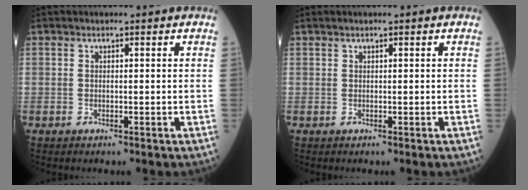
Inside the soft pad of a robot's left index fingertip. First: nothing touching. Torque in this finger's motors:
{"motor_torque": [-0.73, 0.56, -0.88, -0.11]}